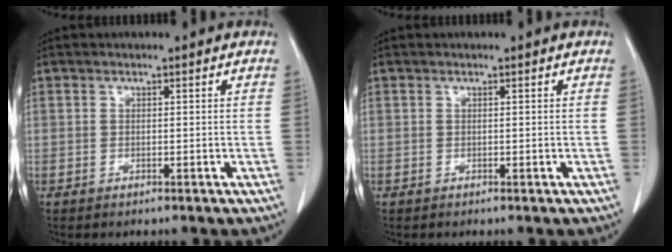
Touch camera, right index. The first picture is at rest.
{"total": 0.0}